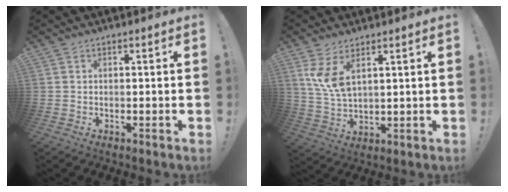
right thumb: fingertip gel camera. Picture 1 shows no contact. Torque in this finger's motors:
{"motor_torque": [0.12, 0.33, 0.17, 0.04, 0.15]}